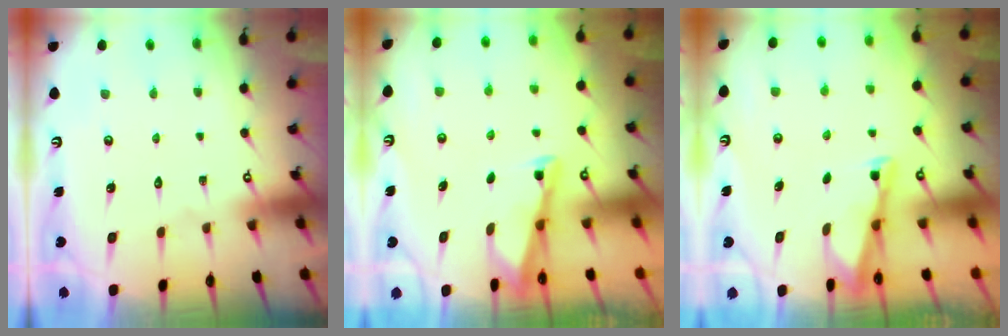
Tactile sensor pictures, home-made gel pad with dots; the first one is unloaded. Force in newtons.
{"total": 2.9, "press": 2.9, "slide": 0.4}
{"total": 2.9, "press": 2.9, "slide": 0.2}